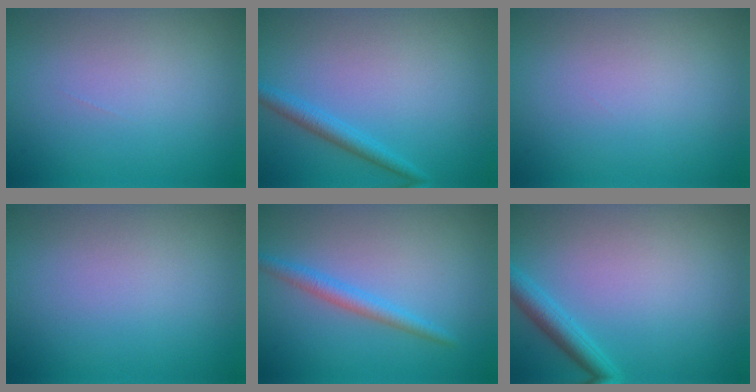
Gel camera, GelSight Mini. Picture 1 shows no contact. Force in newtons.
{"total": 1.9, "press": 1.9, "slide": 0.2}
{"total": 0.0}
{"total": 0.0}
{"total": 2.0, "press": 2.0, "slide": 0.1}
{"total": 2.4, "press": 2.4, "slide": 0.1}